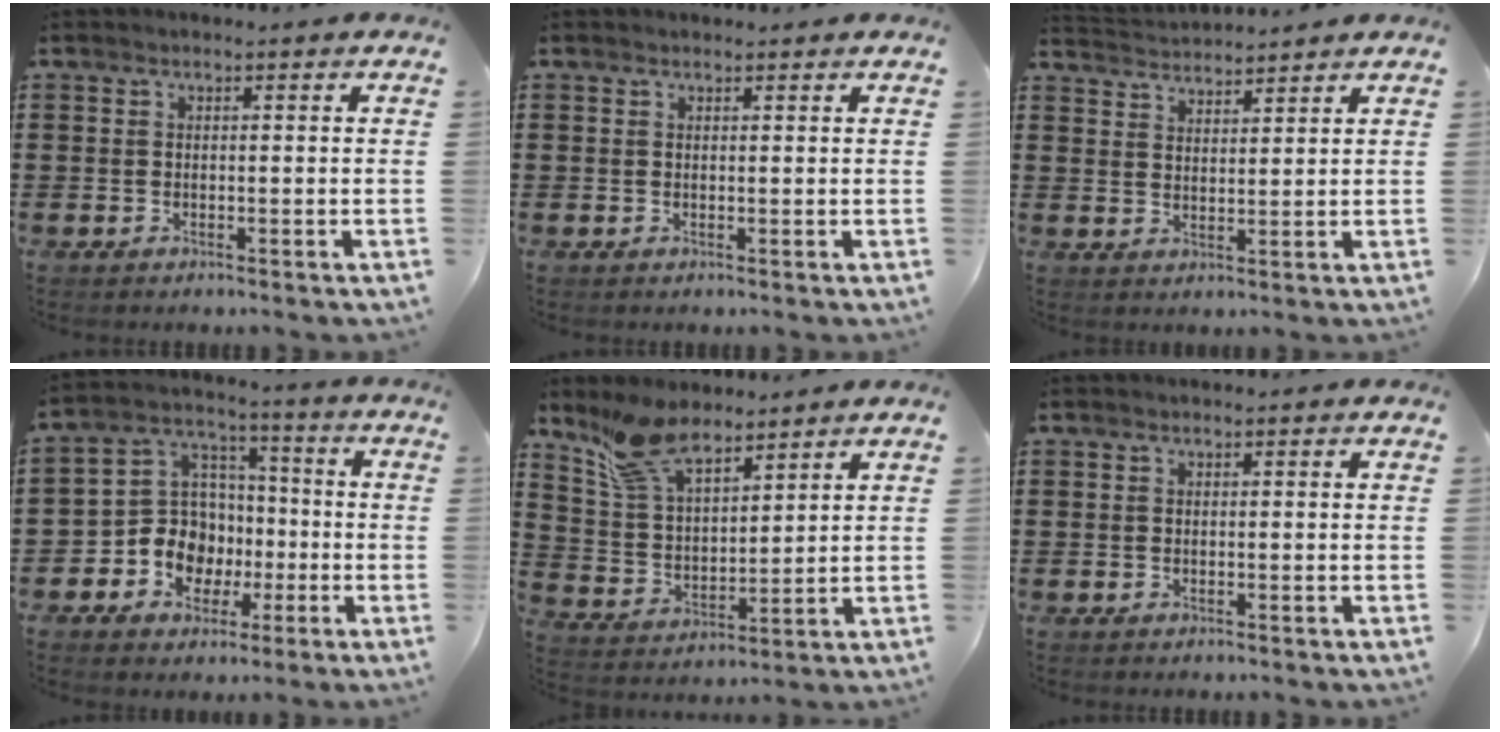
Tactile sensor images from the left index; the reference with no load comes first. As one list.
[{"total": 0.5, "force": [0.5, 0.2, 0.1], "torque": [-0.004, 0.001, 0.010]}, {"total": 2.9, "force": [2.9, -0.1, -0.5], "torque": [-0.002, -0.012, 0.052]}, {"total": 9.7, "force": [-2.8, 8.8, 3.0], "torque": [-0.099, 0.017, -0.049]}, {"total": 9.0, "force": [7.5, 2.9, 4.1], "torque": [-0.105, -0.016, 0.144]}, {"total": 0.0}]